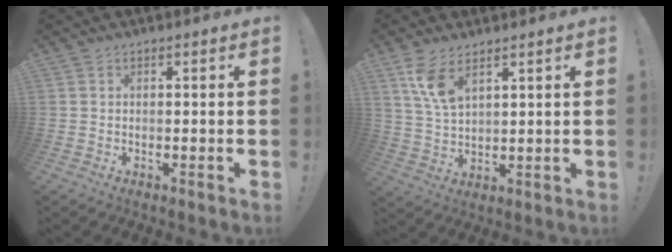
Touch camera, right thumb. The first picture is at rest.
{"total": 8.1, "force": [5.1, 3.6, 5.2], "torque": [-0.104, -0.023, 0.093]}